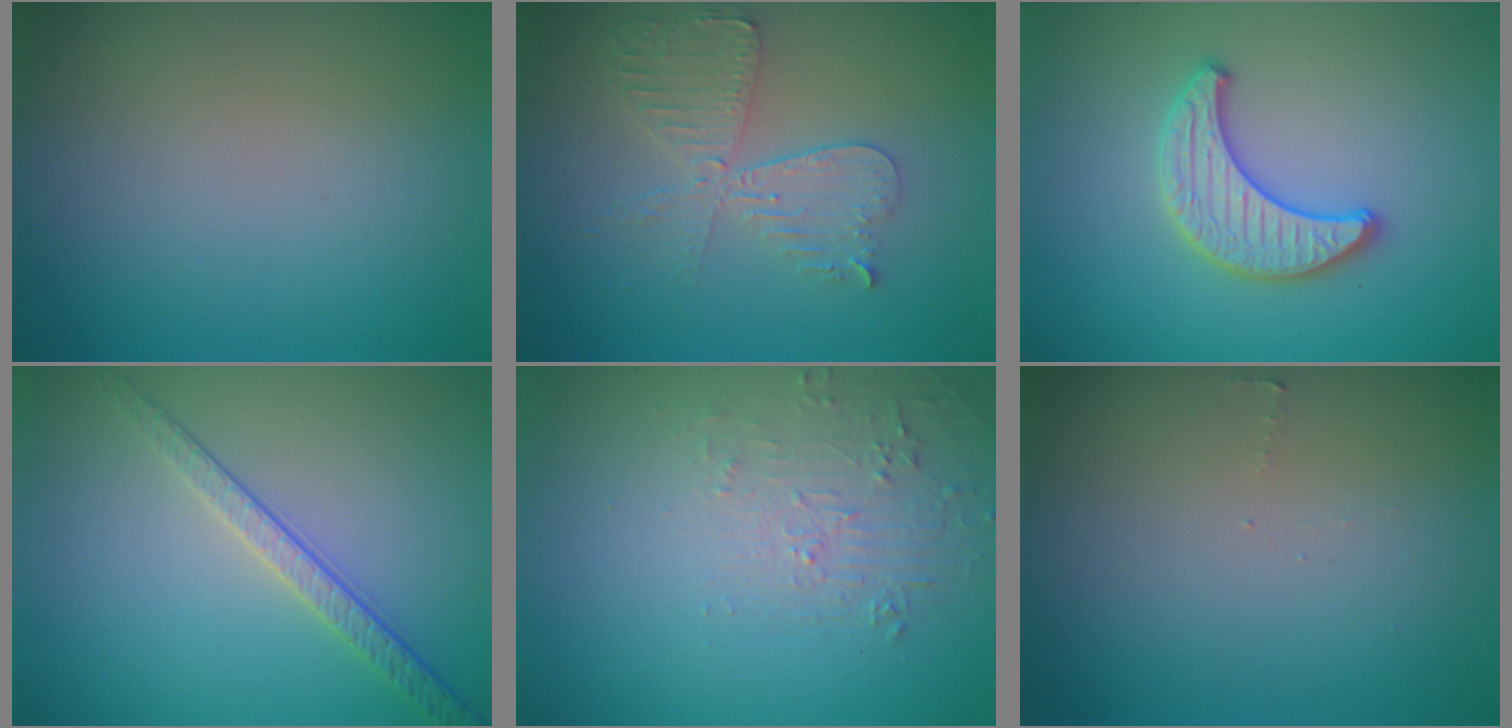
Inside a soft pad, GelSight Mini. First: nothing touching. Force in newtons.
{"total": 4.4, "press": 3.8, "slide": 2.2}
{"total": 2.7, "press": 2.7, "slide": 0.1}
{"total": 2.4, "press": 2.0, "slide": 1.4}
{"total": 1.9, "press": 0.8, "slide": 1.7}
{"total": 0.5, "press": 0.5, "slide": 0.1}